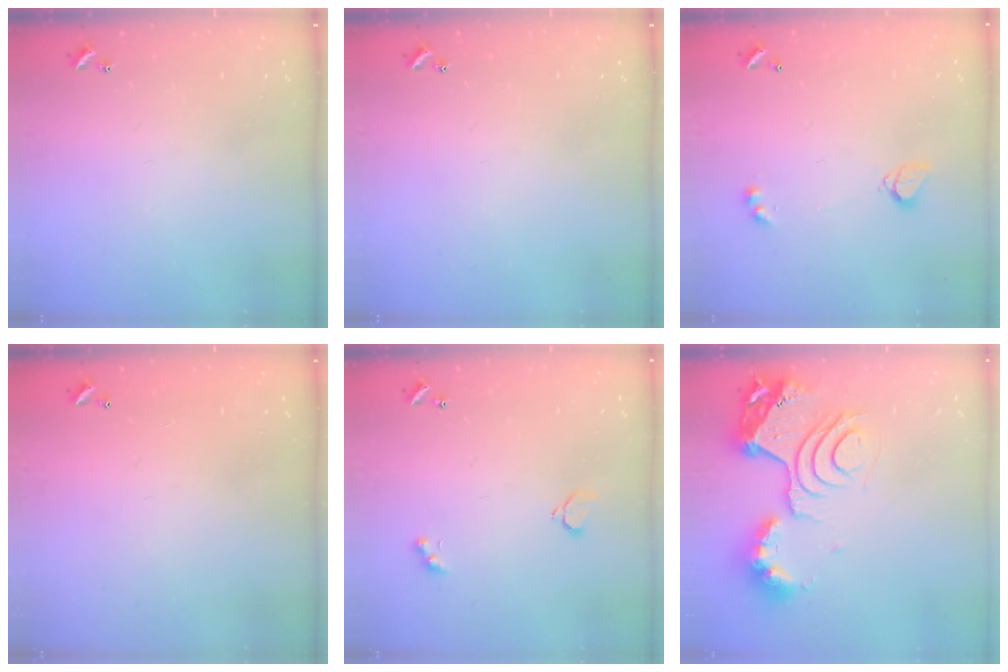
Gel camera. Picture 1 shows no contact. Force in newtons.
{"total": 0.0}
{"total": 3.4, "press": 3.4, "slide": 0.5}
{"total": 2.9, "press": 2.9, "slide": 0.1}
{"total": 2.1, "press": 2.0, "slide": 0.5}
{"total": 15.4, "press": 15.3, "slide": 1.6}